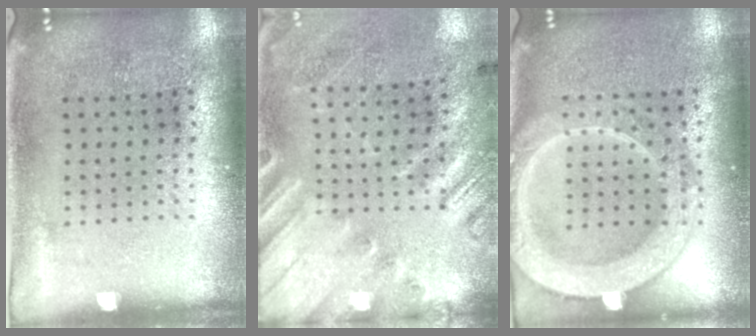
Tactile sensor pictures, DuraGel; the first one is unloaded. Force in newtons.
{"total": 2.6, "press": 1.9, "slide": 1.8}
{"total": 4.0, "press": 4.0, "slide": 0.5}